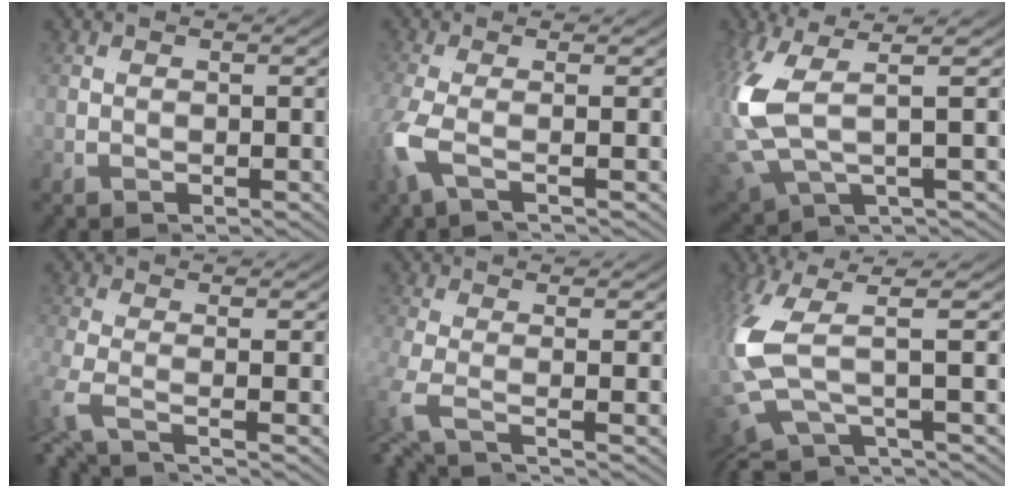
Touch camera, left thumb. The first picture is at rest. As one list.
[{"total": 1.7, "force": [-0.2, -1.4, 1.0], "torque": [-0.045, 0.008, -0.009]}, {"total": 4.1, "force": [0.0, 1.1, 3.9], "torque": [-0.136, -0.002, 0.014]}, {"total": 1.5, "force": [0.2, -1.2, 1.0], "torque": [-0.032, 0.004, -0.004]}, {"total": 1.6, "force": [0.5, -1.3, 0.9], "torque": [-0.026, 0.004, 0.002]}, {"total": 3.2, "force": [-0.5, -0.5, 3.1], "torque": [-0.109, 0.008, 0.002]}]